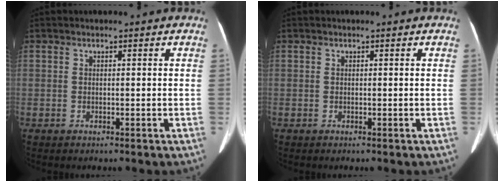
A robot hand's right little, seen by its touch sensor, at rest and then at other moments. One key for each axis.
{"total": 0.0}